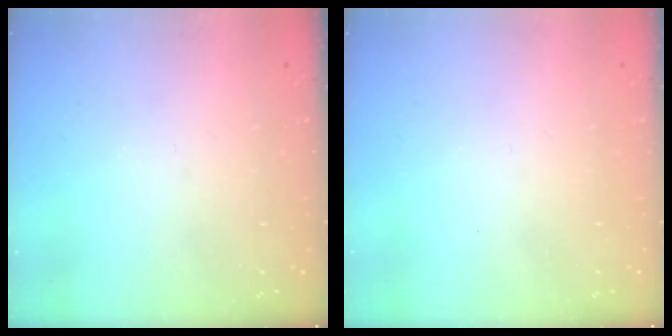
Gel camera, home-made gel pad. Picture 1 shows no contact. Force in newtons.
{"total": 1.5, "press": 1.5, "slide": 0.1}